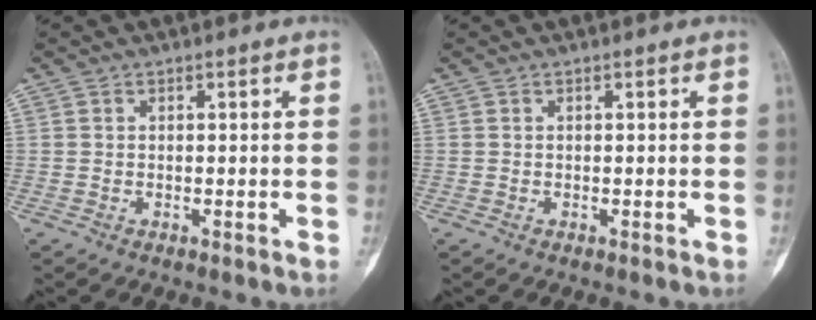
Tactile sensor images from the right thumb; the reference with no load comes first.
{"total": 0.0}